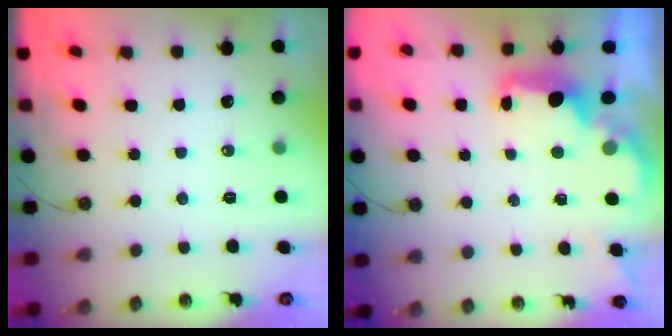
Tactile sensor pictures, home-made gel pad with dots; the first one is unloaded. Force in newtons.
{"total": 2.4, "press": 2.3, "slide": 0.8}